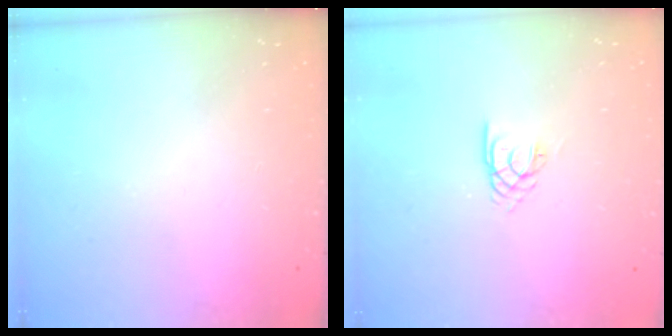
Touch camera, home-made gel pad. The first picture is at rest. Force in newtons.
{"total": 2.1, "press": 2.1, "slide": 0.2}